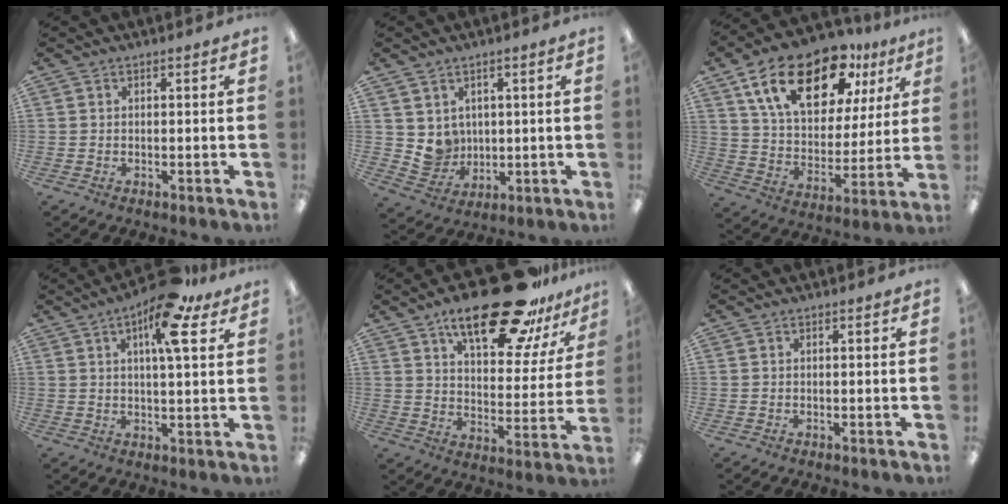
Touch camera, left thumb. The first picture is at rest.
{"total": 6.2, "force": [3.1, 5.4, 0.2], "torque": [-0.014, -0.023, 0.068]}
{"total": 21.6, "force": [12.8, 11.2, 13.3], "torque": [-0.229, -0.053, 0.224]}
{"total": 13.0, "force": [7.1, 3.9, 10.2], "torque": [-0.153, -0.027, 0.111]}
{"total": 23.2, "force": [16.3, 8.3, 14.3], "torque": [-0.210, -0.092, 0.267]}
{"total": 0.0}